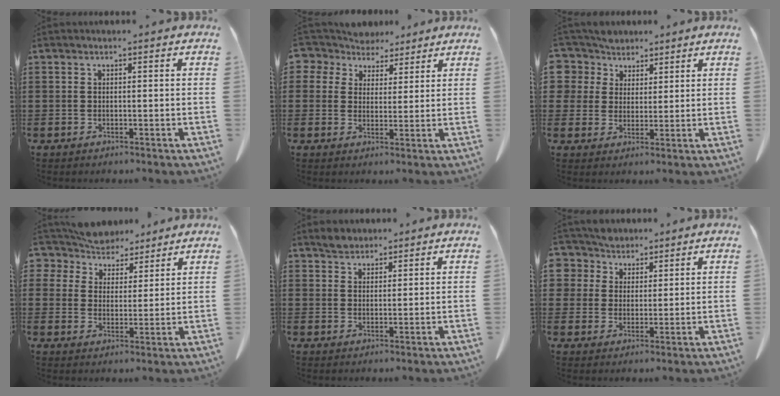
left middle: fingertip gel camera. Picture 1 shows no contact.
{"total": 5.3, "force": [4.2, 3.2, 0.5], "torque": [-0.039, -0.012, 0.077]}
{"total": 5.3, "force": [3.6, 4.0, -0.1], "torque": [-0.031, -0.006, 0.066]}
{"total": 6.5, "force": [6.0, 2.5, 0.1], "torque": [-0.039, -0.031, 0.113]}
{"total": 2.3, "force": [2.1, 0.9, 0.3], "torque": [-0.010, 0.003, 0.042]}
{"total": 5.0, "force": [3.6, 3.4, -0.3], "torque": [-0.025, -0.006, 0.066]}